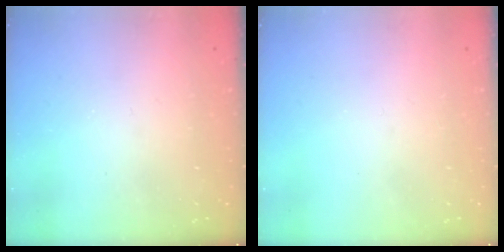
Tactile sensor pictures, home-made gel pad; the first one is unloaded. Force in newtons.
{"total": 0.0}